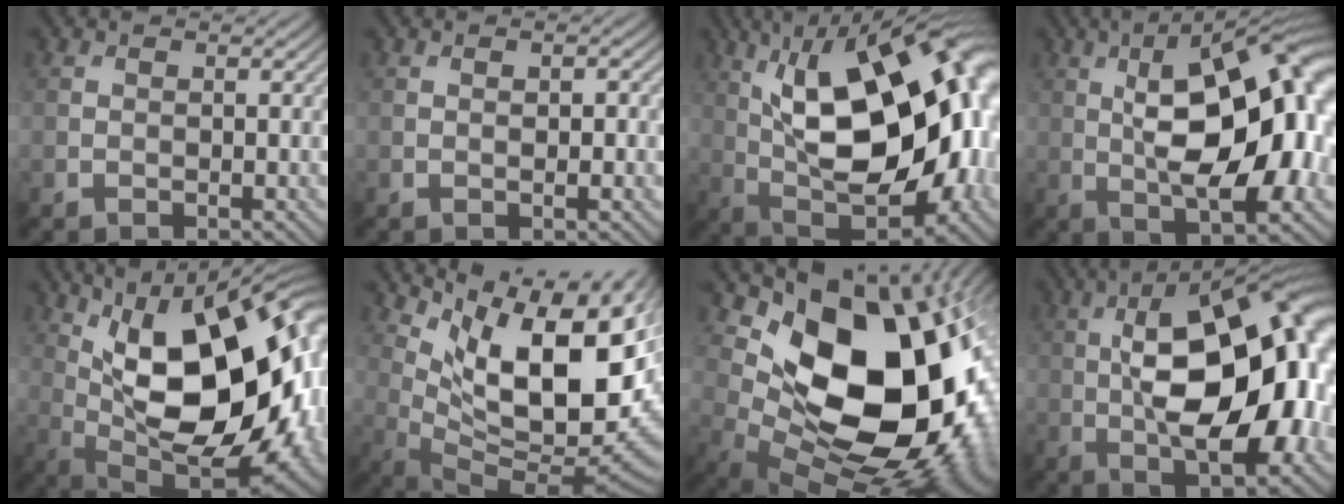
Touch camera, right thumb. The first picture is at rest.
{"total": 1.6, "force": [0.1, 0.5, 1.5], "torque": [-0.024, -0.001, 0.002]}
{"total": 21.8, "force": [2.9, 10.8, 18.6], "torque": [-0.286, 0.031, 0.035]}
{"total": 18.1, "force": [1.0, 7.4, 16.5], "torque": [-0.238, 0.023, 0.004]}
{"total": 20.5, "force": [3.0, 10.3, 17.5], "torque": [-0.275, 0.021, 0.046]}
{"total": 16.5, "force": [5.4, 7.3, 13.7], "torque": [-0.211, 0.009, 0.106]}
{"total": 19.3, "force": [3.3, 12.3, 14.5], "torque": [-0.239, -0.026, 0.074]}
{"total": 20.0, "force": [0.2, 9.0, 17.8], "torque": [-0.270, 0.024, -0.011]}